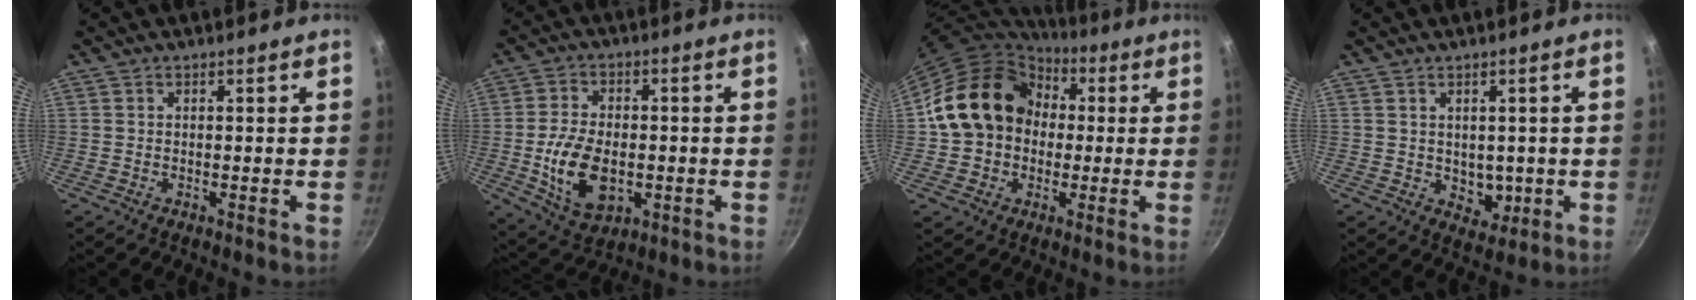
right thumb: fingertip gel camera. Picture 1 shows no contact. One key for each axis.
{"total": 12.5, "fx": -2.1, "fy": 7.8, "fz": 9.6, "tx": -0.168, "ty": 0.005, "tz": -0.027}
{"total": 18.0, "fx": 1.7, "fy": 14.8, "fz": 10.0, "tx": -0.150, "ty": 0.043, "tz": 0.020}
{"total": 4.5, "fx": 0.2, "fy": 3.6, "fz": 2.7, "tx": -0.016, "ty": -0.006, "tz": 0.013}